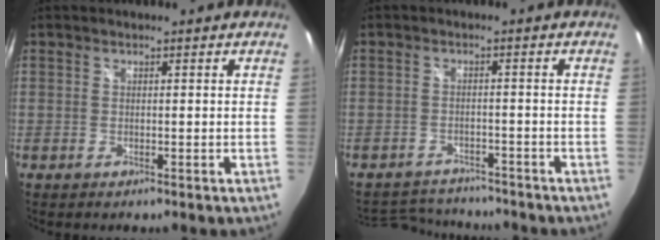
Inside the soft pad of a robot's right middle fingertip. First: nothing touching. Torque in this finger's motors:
{"motor_torque": [-0.69, -0.62, -0.14, -0.04]}